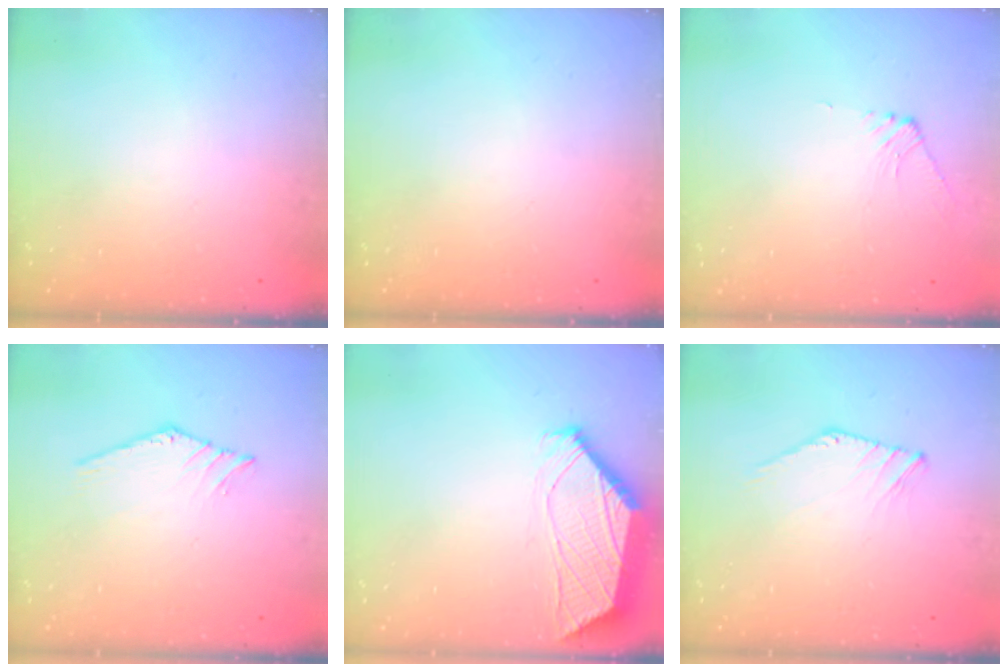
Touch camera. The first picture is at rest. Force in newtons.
{"total": 0.0}
{"total": 2.1, "press": 2.1, "slide": 0.5}
{"total": 0.0}
{"total": 2.1, "press": 2.1, "slide": 0.5}
{"total": 1.7, "press": 1.6, "slide": 0.4}